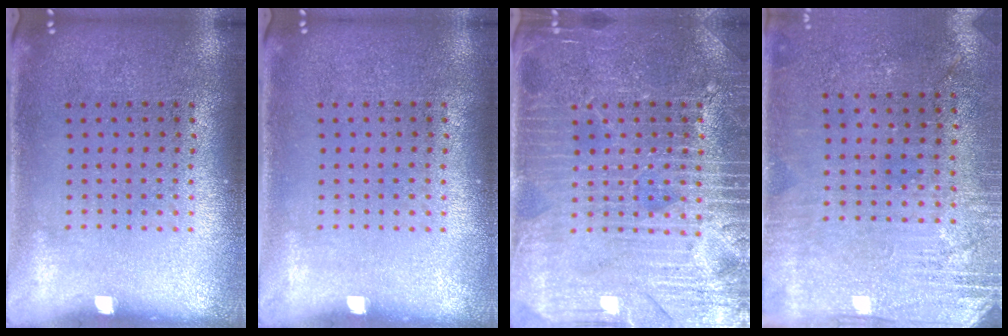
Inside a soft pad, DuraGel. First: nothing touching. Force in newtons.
{"total": 0.0}
{"total": 4.3, "press": 4.2, "slide": 1.0}
{"total": 2.8, "press": 2.5, "slide": 1.2}